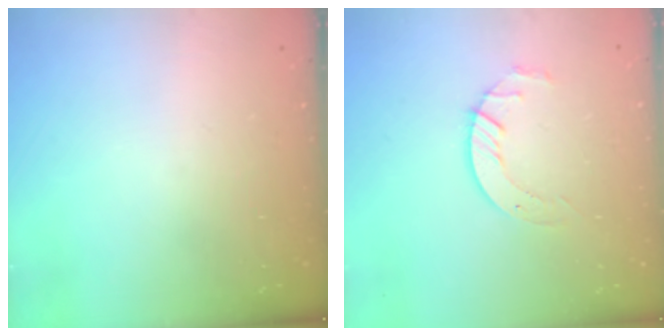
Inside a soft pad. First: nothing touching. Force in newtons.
{"total": 5.7, "press": 5.7, "slide": 0.4}